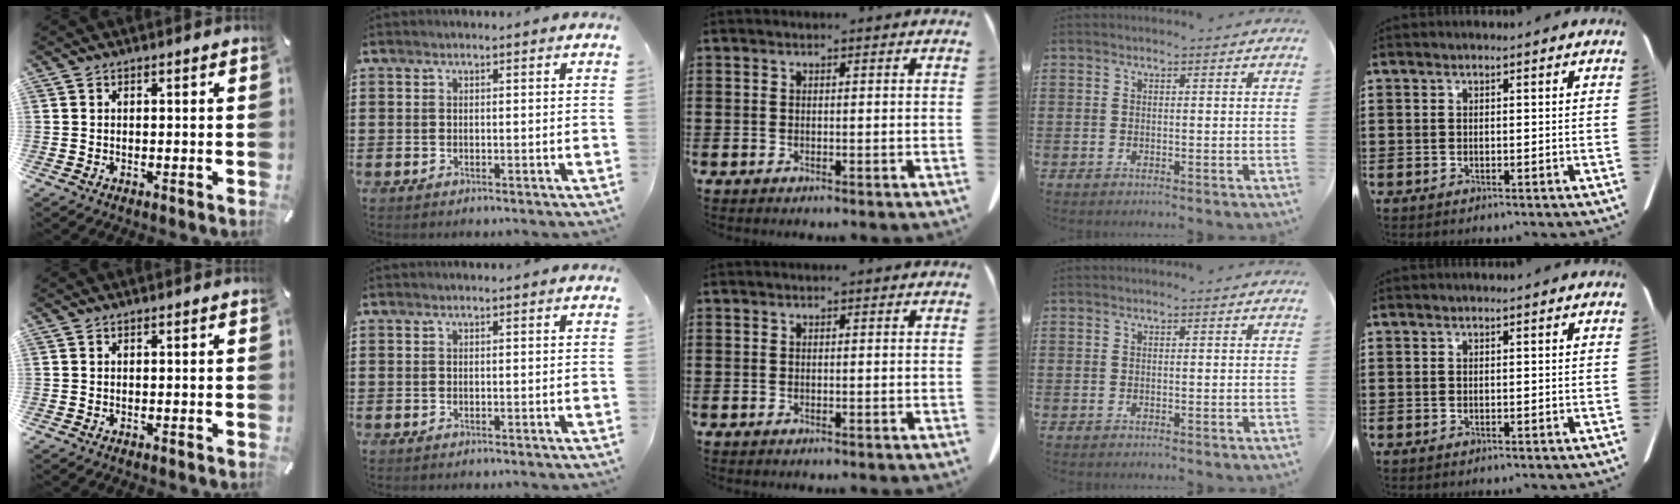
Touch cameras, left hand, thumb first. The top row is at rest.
{}